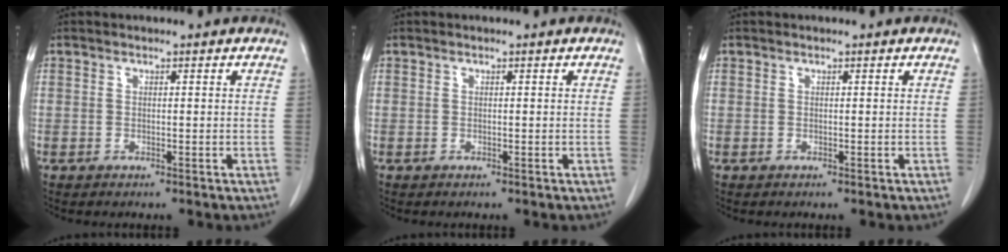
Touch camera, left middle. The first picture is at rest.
{"total": 0.0}
{"total": 0.0}